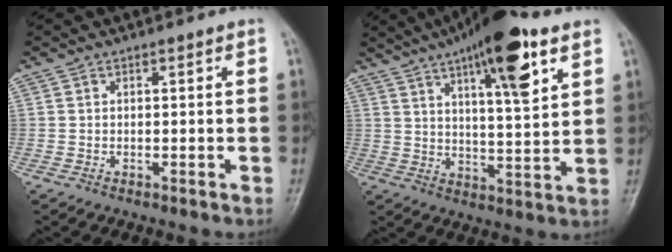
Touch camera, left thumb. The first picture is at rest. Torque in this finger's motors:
{"motor_torque": [2.20, 1.30, 1.48, -1.28, 0.37]}